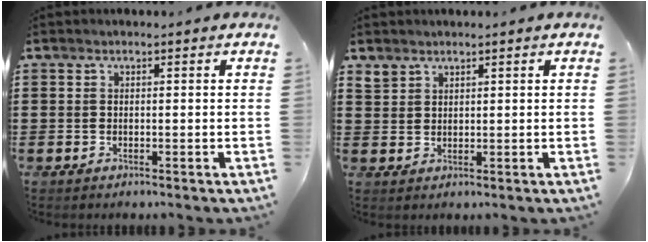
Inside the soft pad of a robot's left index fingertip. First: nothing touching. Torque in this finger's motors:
{"motor_torque": [0.81, -1.01, 0.13, 0.01]}